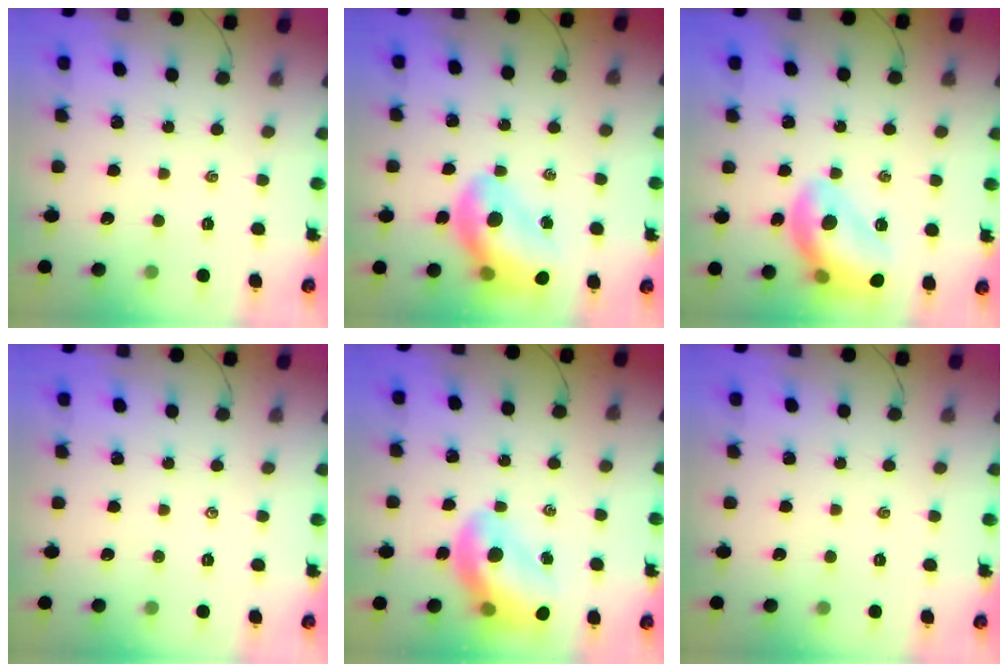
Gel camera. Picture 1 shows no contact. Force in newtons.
{"total": 14.6, "press": 13.9, "slide": 4.4}
{"total": 16.6, "press": 16.4, "slide": 2.3}
{"total": 0.0}
{"total": 13.6, "press": 13.1, "slide": 3.9}
{"total": 0.0}